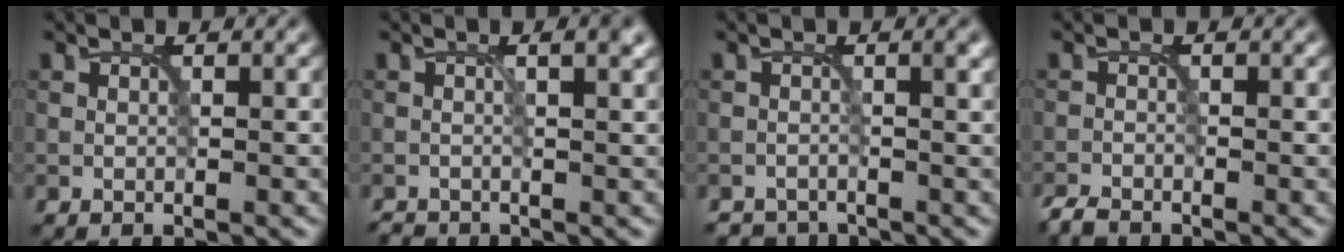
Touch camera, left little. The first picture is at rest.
{"total": 2.0, "force": [-0.5, 0.7, 1.9], "torque": [-0.021, 0.000, -0.013]}
{"total": 1.8, "force": [-1.6, 0.6, 0.6], "torque": [-0.005, -0.006, -0.030]}
{"total": 1.6, "force": [-1.5, 0.2, 0.3], "torque": [-0.007, -0.005, -0.036]}